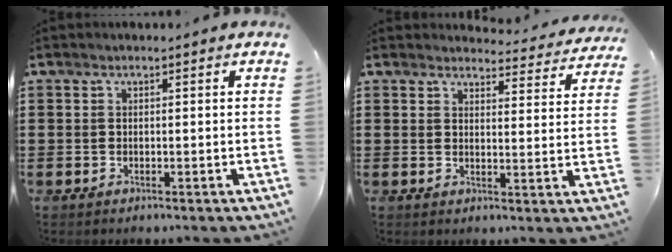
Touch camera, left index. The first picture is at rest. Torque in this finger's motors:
{"motor_torque": [-0.96, -1.18, -0.44, -0.21]}